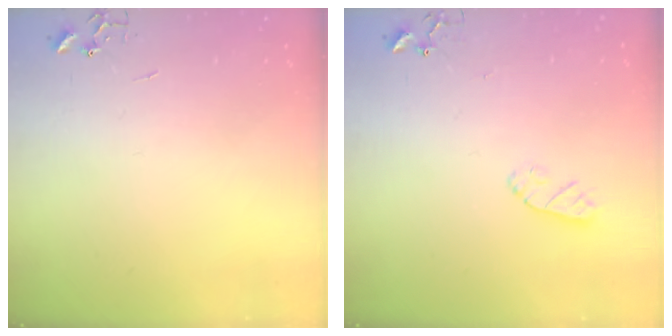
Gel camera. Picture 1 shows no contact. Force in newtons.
{"total": 6.0, "press": 6.0, "slide": 0.3}